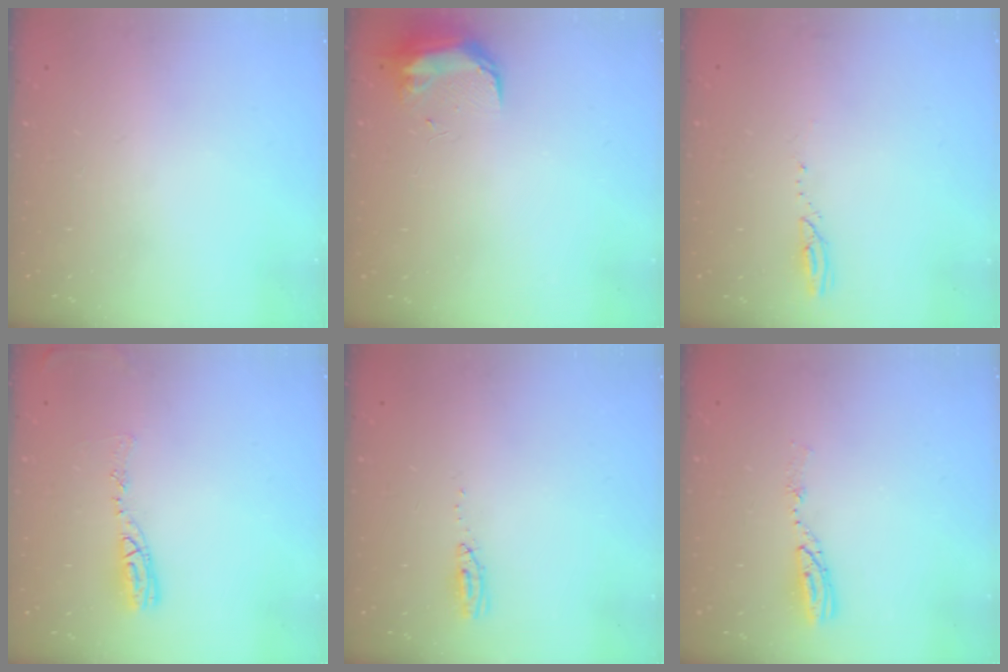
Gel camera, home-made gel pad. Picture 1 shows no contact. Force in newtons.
{"total": 8.9, "press": 8.9, "slide": 0.8}
{"total": 2.4, "press": 2.4, "slide": 0.3}
{"total": 8.9, "press": 8.9, "slide": 0.8}
{"total": 3.7, "press": 3.4, "slide": 1.4}
{"total": 5.2, "press": 5.2, "slide": 0.3}